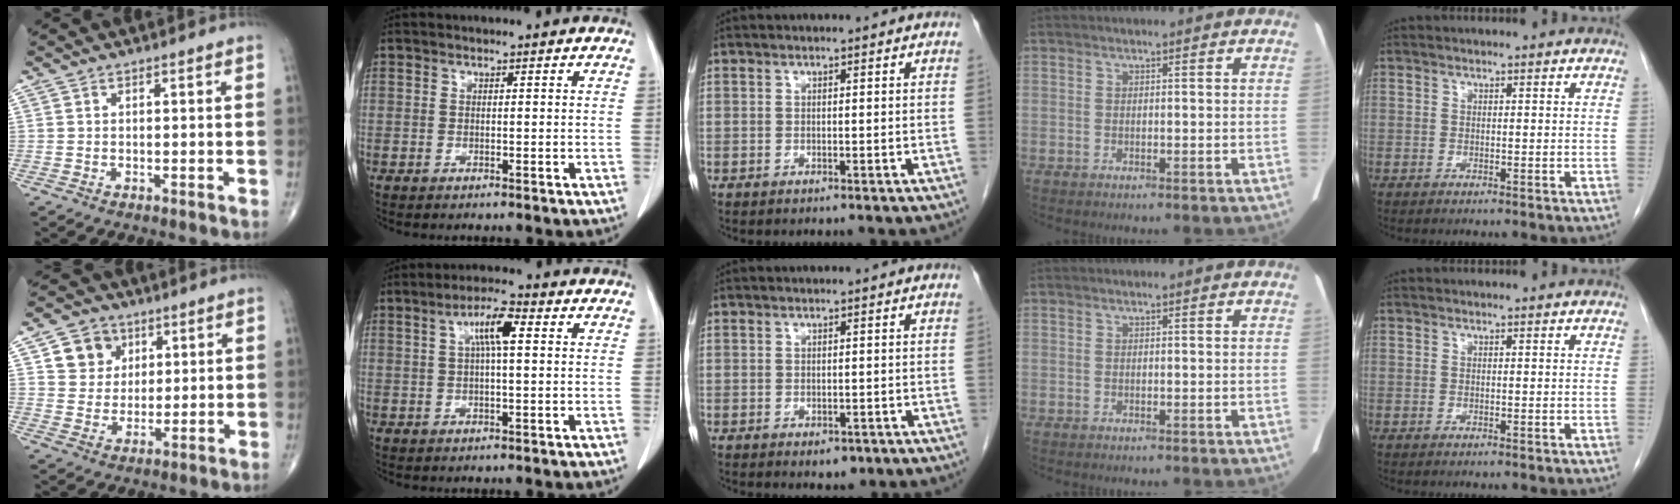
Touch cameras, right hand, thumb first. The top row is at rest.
{"thumb": {"total": 8.0, "force": [3.3, 6.9, 2.3], "torque": [-0.007, -0.010, 0.057]}, "index": {"total": 6.3, "force": [1.7, 1.4, 5.9], "torque": [-0.112, 0.016, 0.032]}, "middle": {"total": 1.6, "force": [-0.9, 1.0, 0.9], "torque": [-0.009, 0.002, -0.005]}}